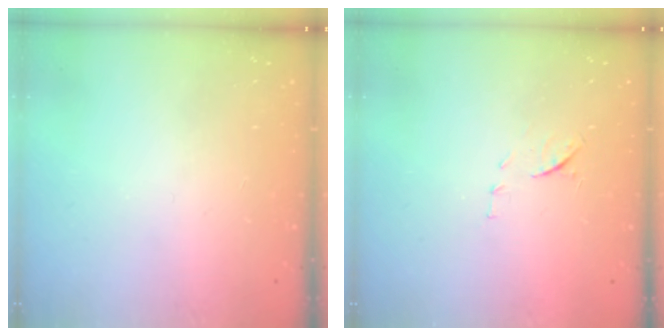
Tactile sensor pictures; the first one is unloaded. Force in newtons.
{"total": 8.5, "press": 8.4, "slide": 1.0}